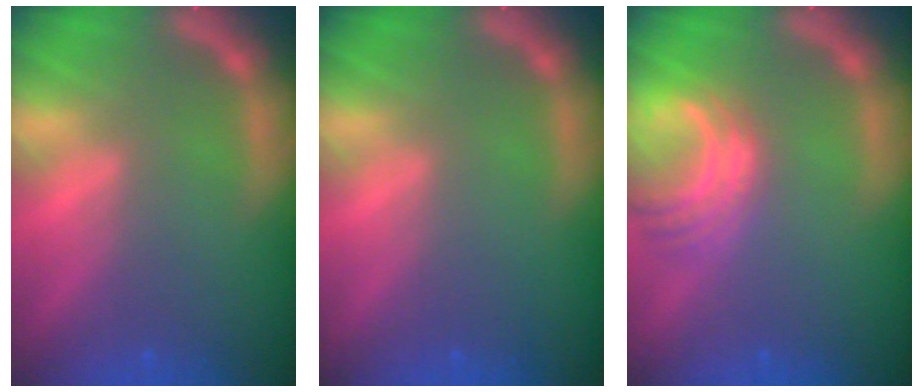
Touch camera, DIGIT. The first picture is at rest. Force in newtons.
{"total": 0.0}
{"total": 5.1}